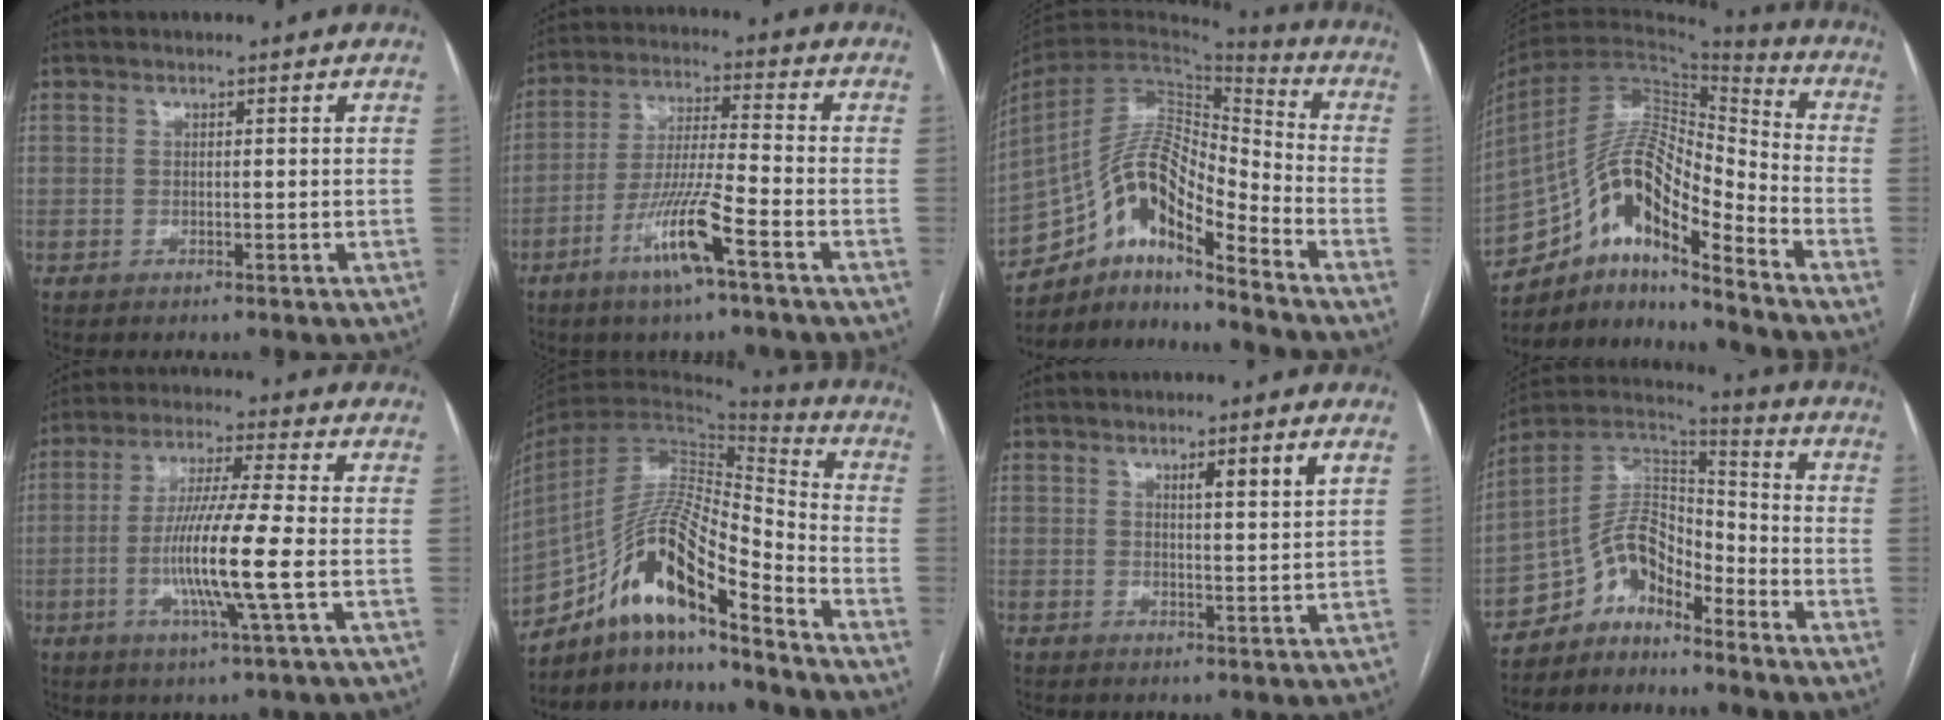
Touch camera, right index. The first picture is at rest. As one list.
[{"total": 10.4, "force": [-5.3, 0.1, 8.9], "torque": [-0.176, -0.009, -0.103]}, {"total": 16.1, "force": [-11.1, 3.2, 11.2], "torque": [-0.211, 0.028, -0.195]}, {"total": 17.0, "force": [-10.6, 3.9, 12.7], "torque": [-0.235, 0.033, -0.180]}, {"total": 11.4, "force": [-2.3, -0.7, 11.2], "torque": [-0.218, -0.012, -0.050]}, {"total": 16.0, "force": [-11.1, 2.2, 11.4], "torque": [-0.211, 0.021, -0.192]}, {"total": 4.2, "force": [2.3, -0.4, 3.5], "torque": [-0.055, -0.005, 0.035]}, {"total": 9.4, "force": [-7.2, 4.0, 4.7], "torque": [-0.089, 0.045, -0.137]}]